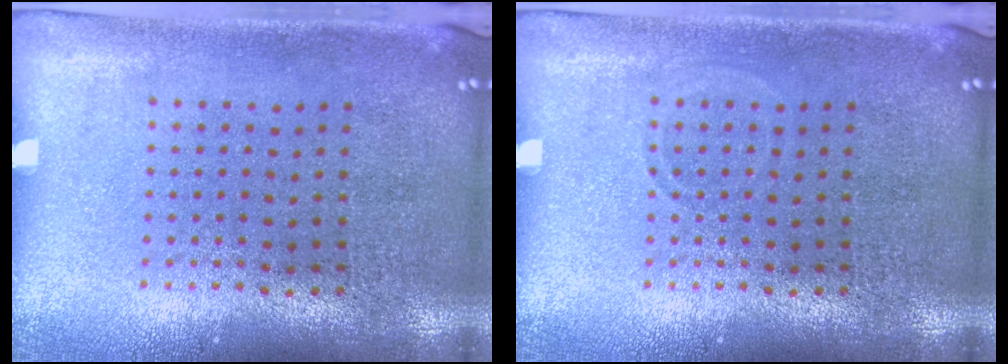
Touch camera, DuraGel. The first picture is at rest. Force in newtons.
{"total": 0.6, "press": 0.5, "slide": 0.2}